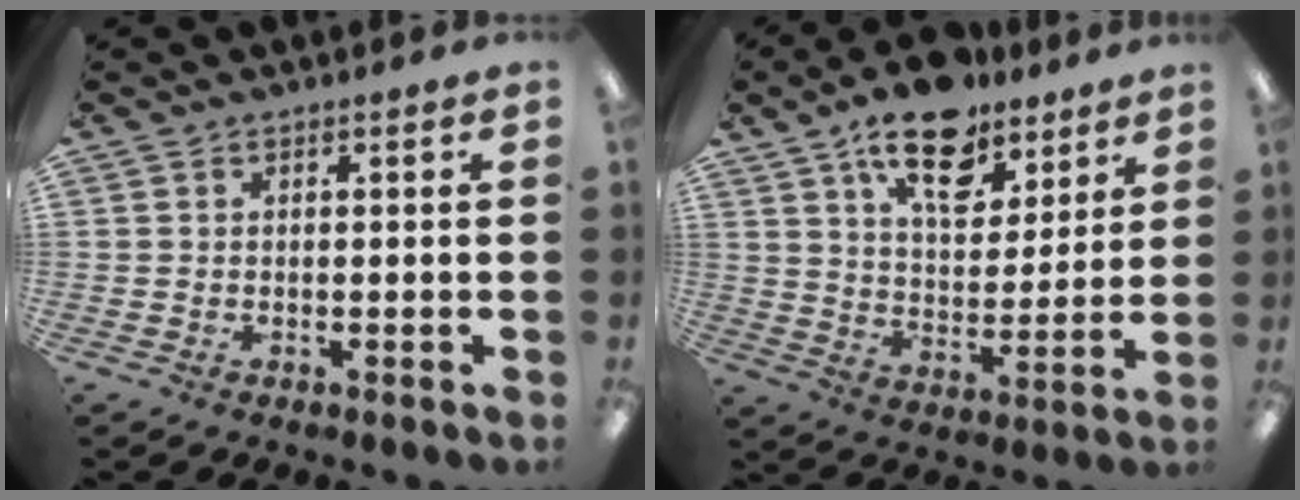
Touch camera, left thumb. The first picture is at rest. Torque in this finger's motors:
{"motor_torque": [0.26, 0.37, 1.65, -1.12, 0.33]}